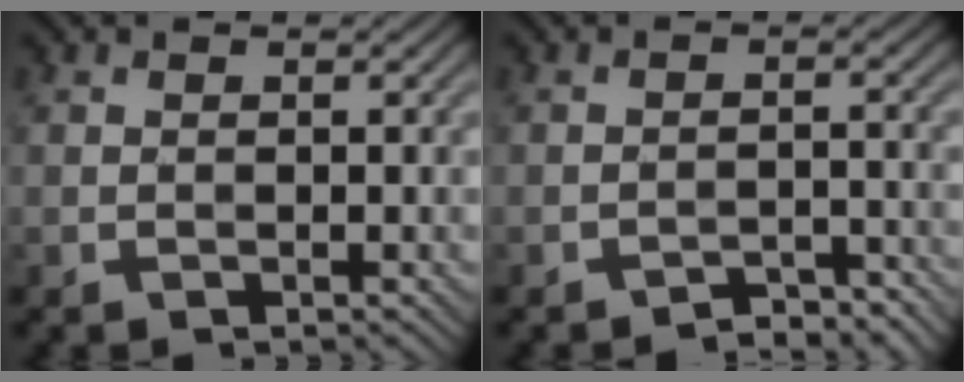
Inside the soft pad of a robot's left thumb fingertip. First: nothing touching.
{"total": 2.6, "force": [-2.4, 0.5, 0.9], "torque": [-0.007, 0.010, -0.037]}